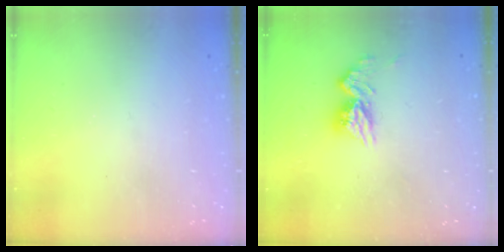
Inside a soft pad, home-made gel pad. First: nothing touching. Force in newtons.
{"total": 10.7, "press": 10.7, "slide": 1.0}